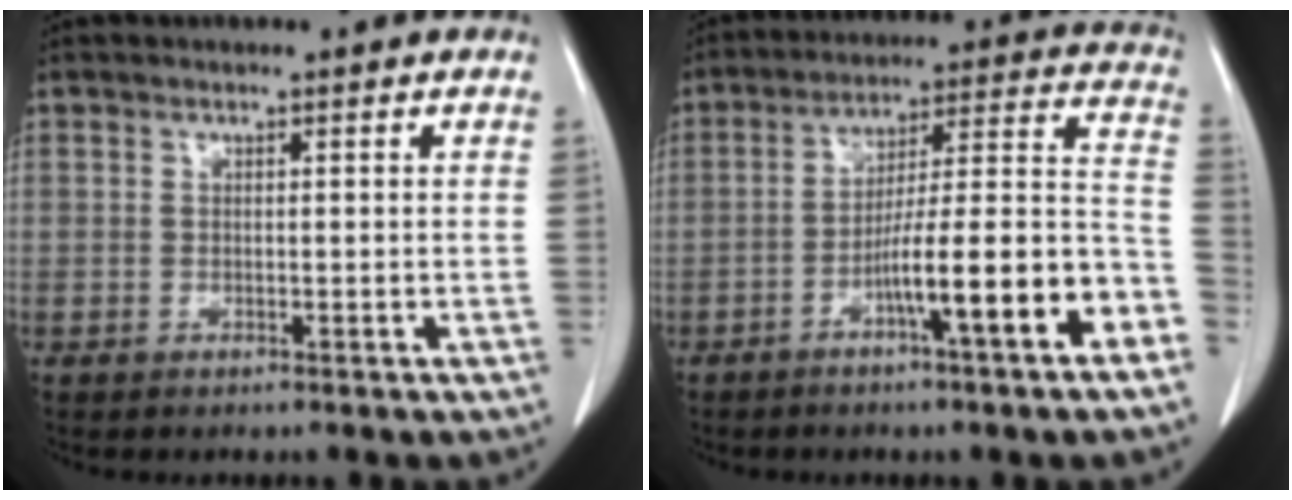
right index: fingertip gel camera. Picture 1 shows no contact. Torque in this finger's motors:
{"motor_torque": [1.58, -0.56, 0.87, 0.21]}